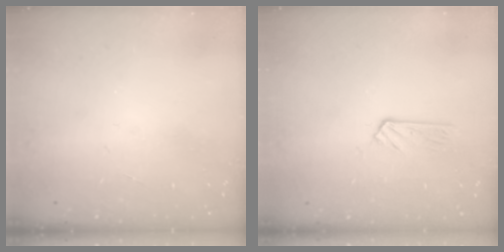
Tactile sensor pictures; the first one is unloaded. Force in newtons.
{"total": 3.8, "press": 3.8, "slide": 0.3}